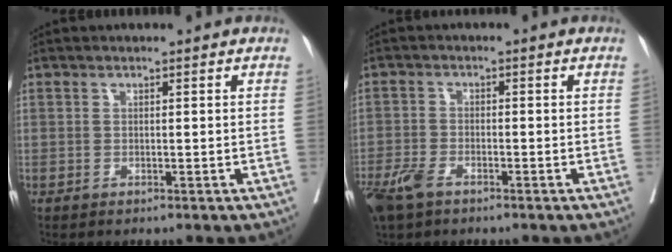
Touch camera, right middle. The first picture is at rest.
{"total": 5.6, "force": [-3.9, 2.2, 3.3], "torque": [-0.073, -0.008, -0.074]}